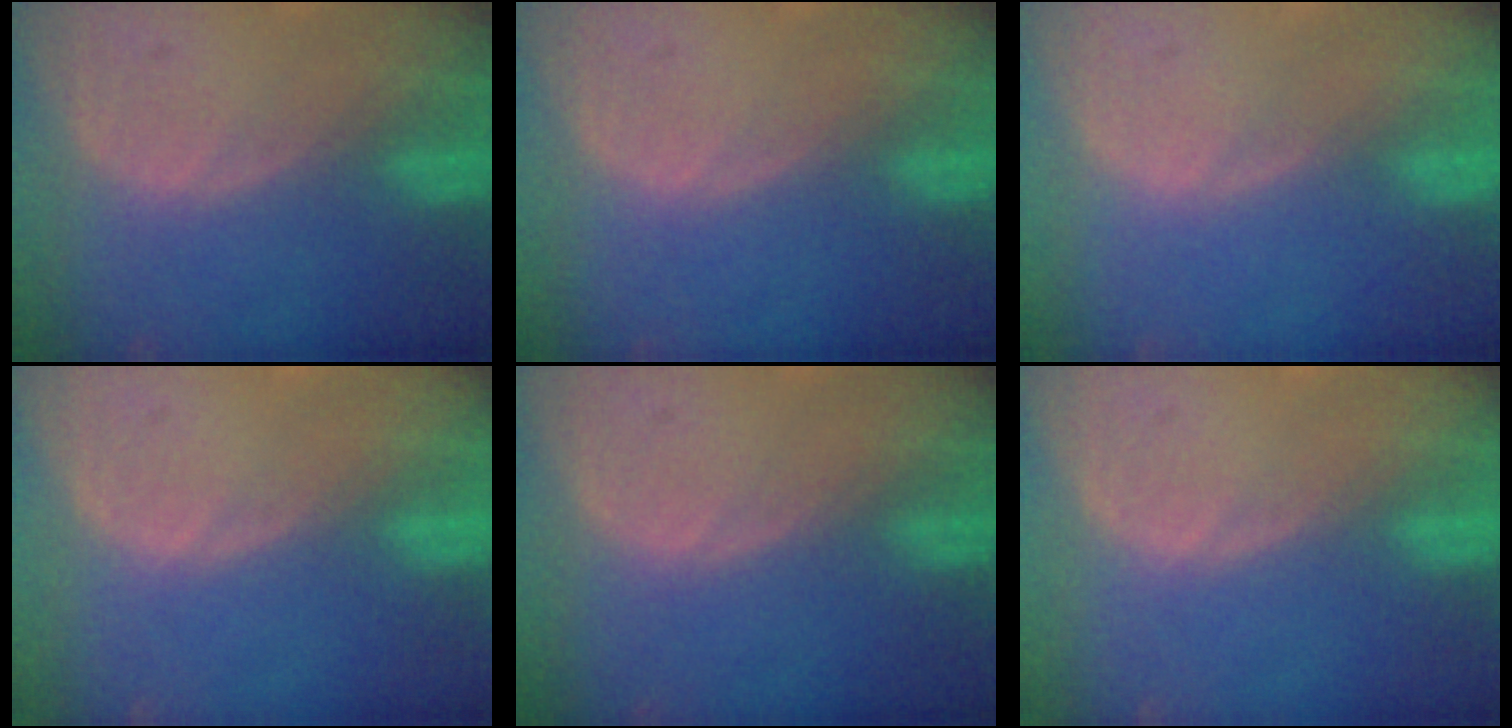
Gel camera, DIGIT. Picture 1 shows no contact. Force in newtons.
{"total": 0.0}
{"total": 0.0}
{"total": 0.0}
{"total": 0.0}
{"total": 0.0}